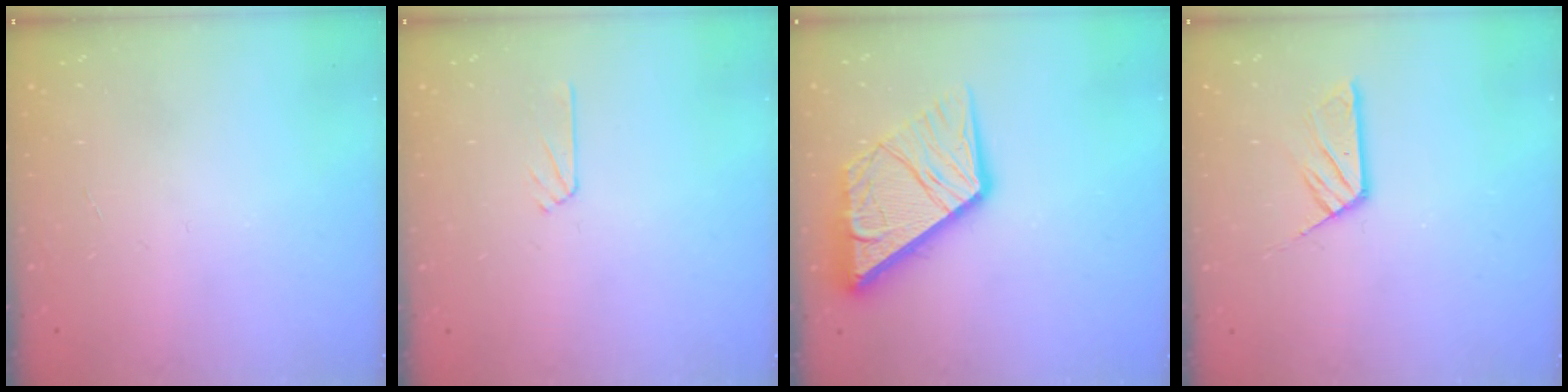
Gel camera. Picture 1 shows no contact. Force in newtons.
{"total": 2.5, "press": 2.5, "slide": 0.2}
{"total": 17.4, "press": 17.3, "slide": 1.9}
{"total": 6.9, "press": 6.9, "slide": 0.3}